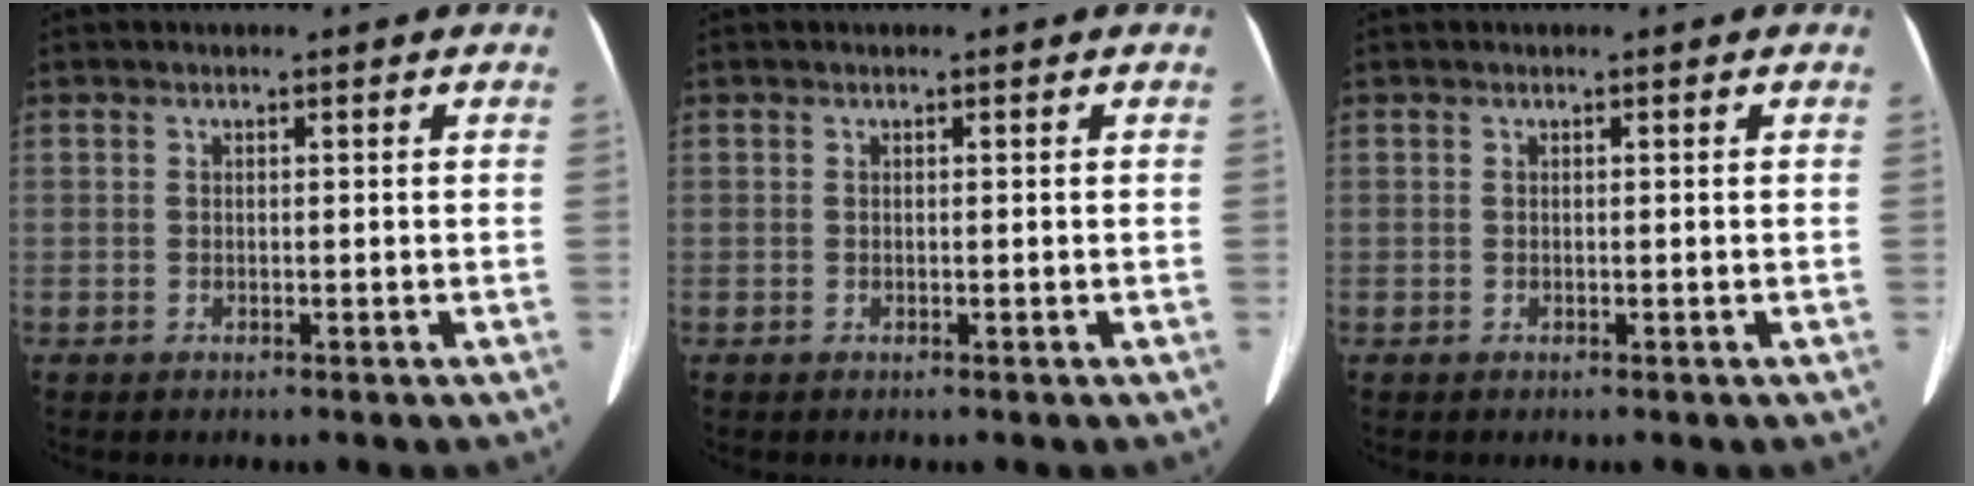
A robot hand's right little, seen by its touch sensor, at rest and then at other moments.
{"total": 0.0}
{"total": 0.0}